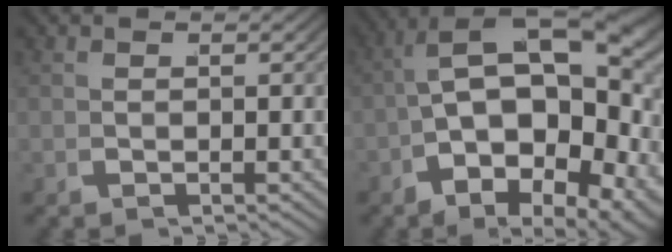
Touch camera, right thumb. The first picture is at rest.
{"total": 14.9, "force": [-1.1, 9.9, 11.0], "torque": [-0.189, -0.037, -0.025]}